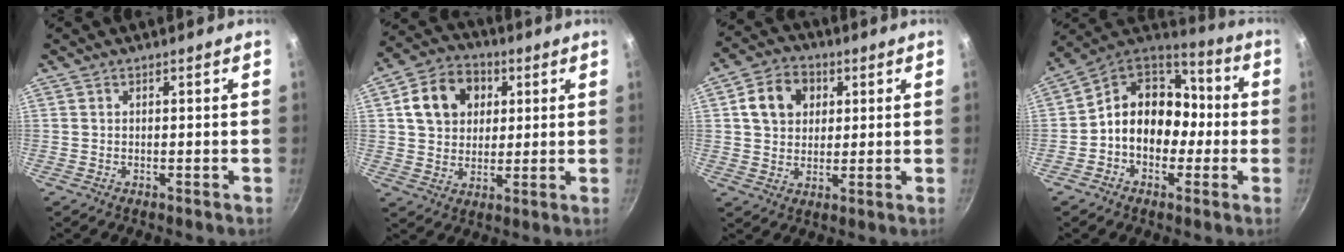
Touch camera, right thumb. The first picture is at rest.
{"total": 12.5, "force": [3.5, 10.0, 6.6], "torque": [-0.093, 0.010, 0.051]}
{"total": 9.6, "force": [2.8, 7.7, 5.0], "torque": [-0.066, 0.009, 0.037]}
{"total": 14.4, "force": [-1.6, 11.6, 8.4], "torque": [-0.083, 0.049, -0.046]}